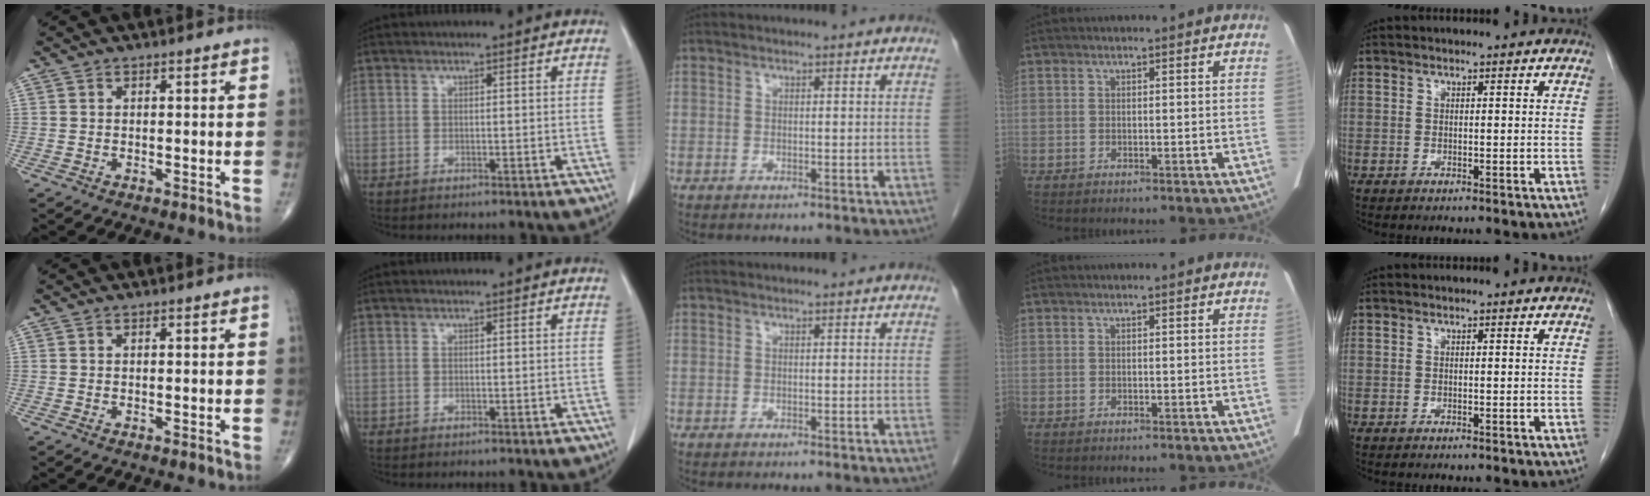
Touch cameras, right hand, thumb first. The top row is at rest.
{}